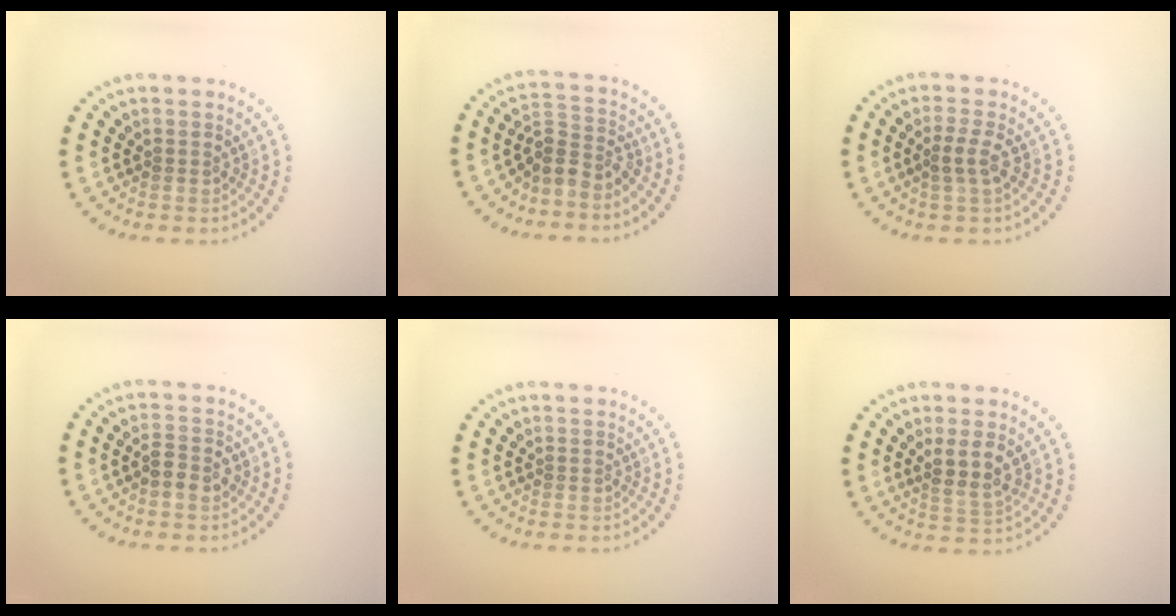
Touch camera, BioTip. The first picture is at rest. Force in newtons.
{"total": 2.8, "press": 2.0, "slide": 1.9}
{"total": 1.8, "press": 1.6, "slide": 0.8}
{"total": 2.1, "press": 2.1, "slide": 0.3}
{"total": 0.0}
{"total": 2.7, "press": 2.4, "slide": 1.2}